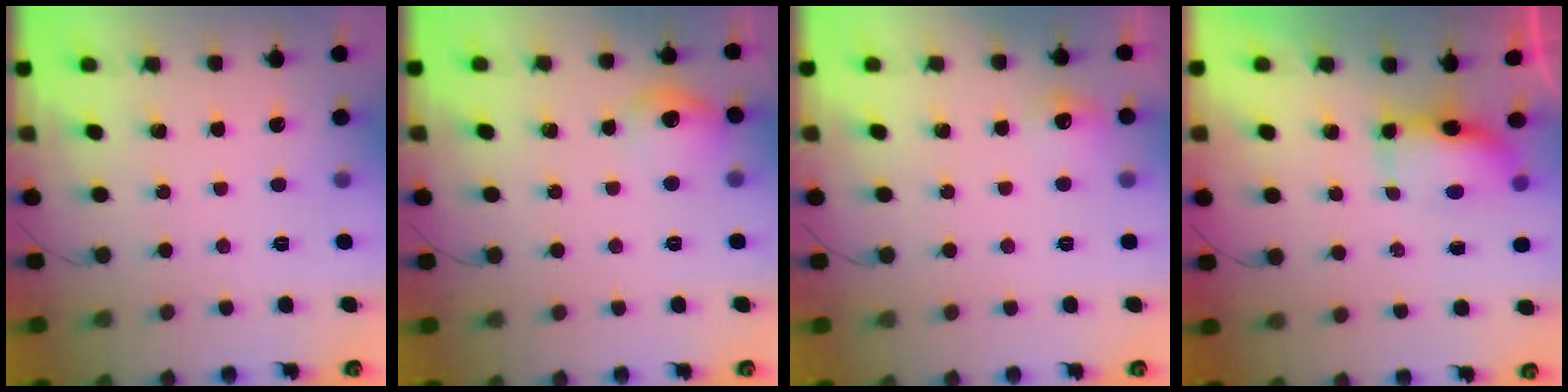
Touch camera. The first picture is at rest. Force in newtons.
{"total": 10.9, "press": 7.6, "slide": 7.8}
{"total": 6.4, "press": 6.3, "slide": 1.5}
{"total": 6.2, "press": 6.1, "slide": 1.2}